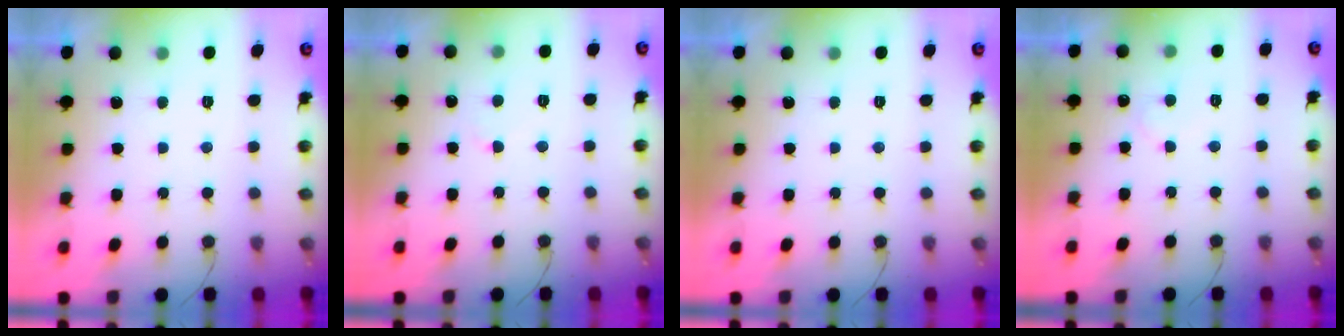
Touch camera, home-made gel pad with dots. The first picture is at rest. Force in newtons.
{"total": 2.4, "press": 2.4, "slide": 0.2}
{"total": 0.0}
{"total": 4.0, "press": 4.0, "slide": 0.2}